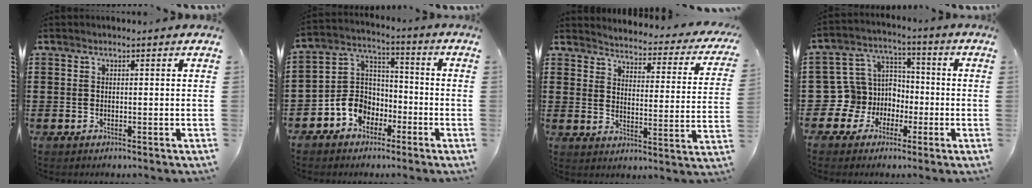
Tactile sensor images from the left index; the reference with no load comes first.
{"total": 7.4, "force": [-3.7, 6.1, 1.9], "torque": [-0.071, 0.014, -0.079]}
{"total": 2.9, "force": [2.9, -0.1, 0.4], "torque": [-0.023, -0.037, 0.040]}
{"total": 9.0, "force": [-2.1, 8.5, 1.9], "torque": [-0.096, 0.004, -0.040]}